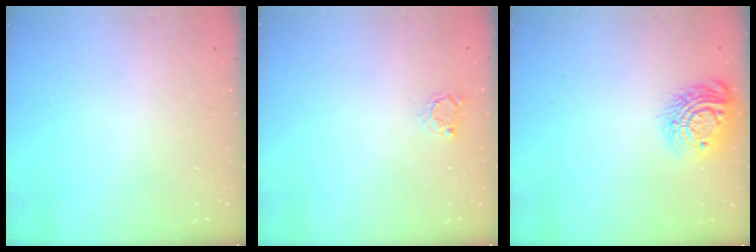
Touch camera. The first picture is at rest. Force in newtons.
{"total": 2.5, "press": 2.5, "slide": 0.3}
{"total": 13.3, "press": 13.3, "slide": 0.9}